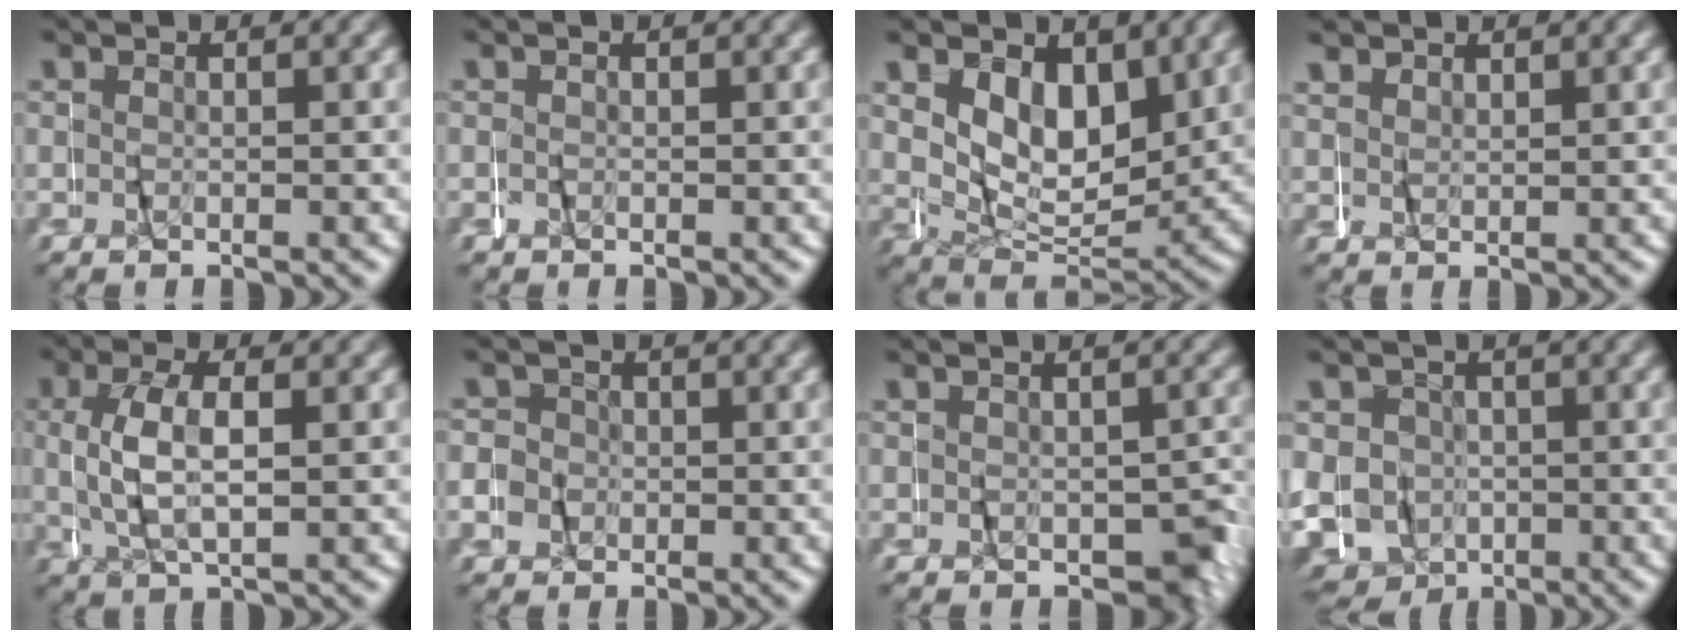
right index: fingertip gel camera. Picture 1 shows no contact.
{"total": 0.6, "force": [0.1, 0.6, -0.2], "torque": [0.002, 0.002, 0.000]}
{"total": 6.8, "force": [2.5, 4.9, 4.0], "torque": [-0.067, -0.004, 0.036]}
{"total": 1.4, "force": [1.3, 0.4, -0.3], "torque": [-0.003, -0.002, 0.027]}
{"total": 3.6, "force": [0.5, 1.7, 3.1], "torque": [-0.079, 0.001, 0.010]}
{"total": 4.9, "force": [0.6, 4.7, 1.2], "torque": [-0.023, 0.008, -0.002]}
{"total": 3.4, "force": [-1.1, 2.2, 2.3], "torque": [-0.026, -0.005, -0.013]}
{"total": 9.6, "force": [-1.9, 9.1, 2.3], "torque": [-0.069, -0.045, -0.016]}